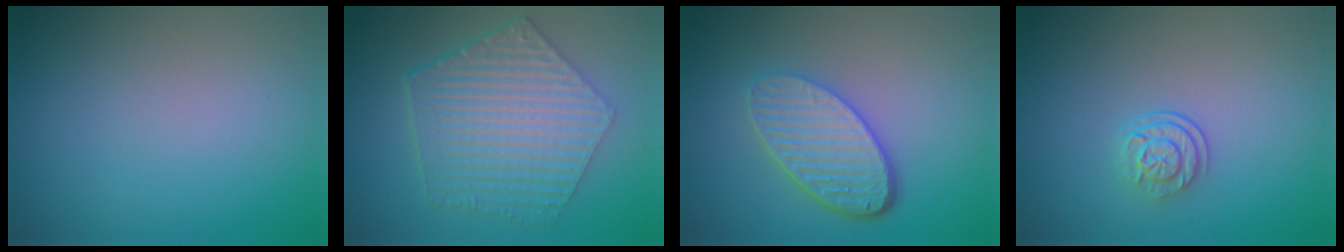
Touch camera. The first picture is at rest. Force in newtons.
{"total": 6.8, "press": 4.9, "slide": 4.7}
{"total": 5.3, "press": 3.8, "slide": 3.6}
{"total": 2.3, "press": 1.7, "slide": 1.5}